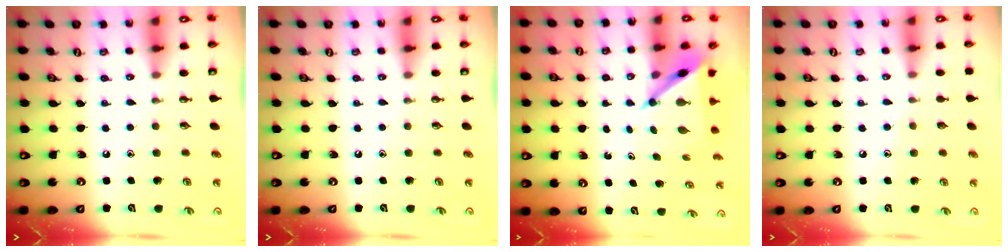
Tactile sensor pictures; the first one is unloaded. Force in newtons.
{"total": 0.0}
{"total": 5.7, "press": 5.6, "slide": 0.4}
{"total": 3.8, "press": 3.8, "slide": 0.4}